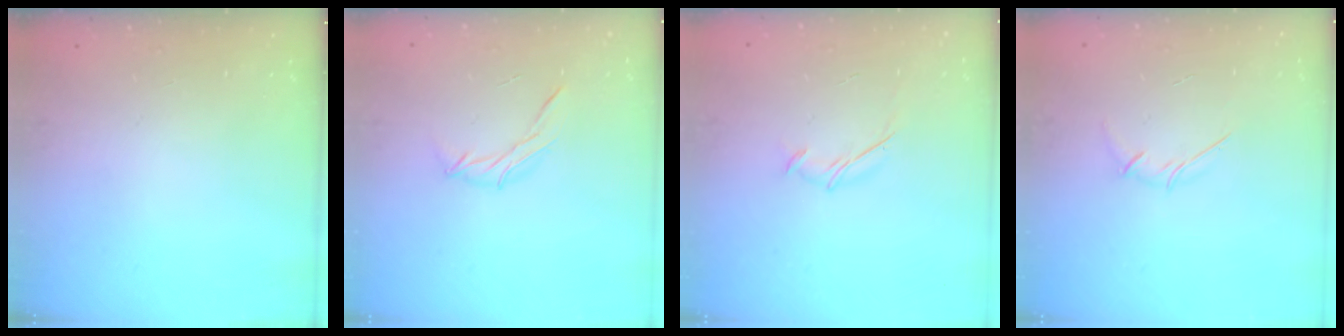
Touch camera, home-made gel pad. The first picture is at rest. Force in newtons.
{"total": 7.2, "press": 7.0, "slide": 1.8}
{"total": 5.5, "press": 5.5, "slide": 0.8}
{"total": 3.5, "press": 3.4, "slide": 0.9}